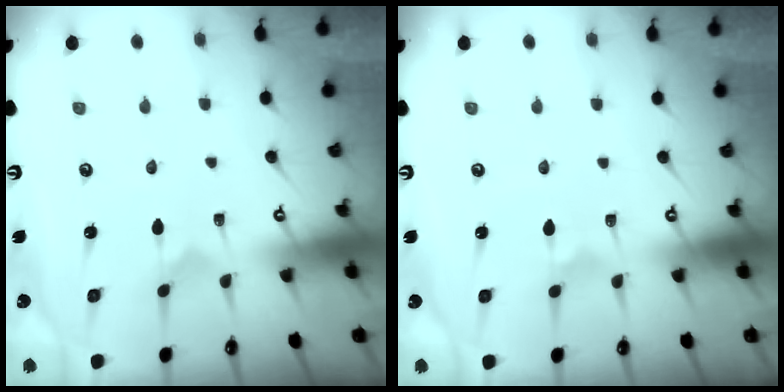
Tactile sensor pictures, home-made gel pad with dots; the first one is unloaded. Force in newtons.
{"total": 1.1, "press": 1.0, "slide": 0.4}